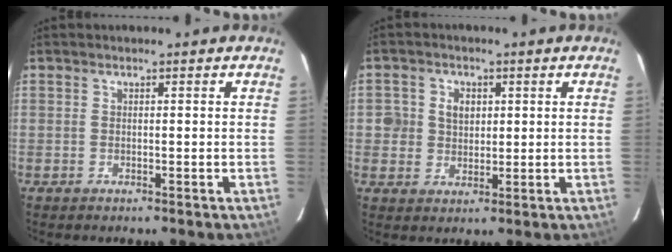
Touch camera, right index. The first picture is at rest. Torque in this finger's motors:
{"motor_torque": [0.06, -0.05, 0.04, 0.03]}